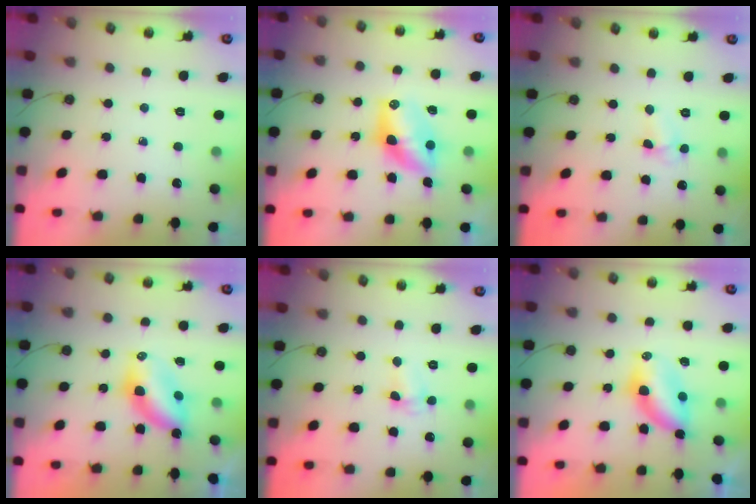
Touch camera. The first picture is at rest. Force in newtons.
{"total": 9.3, "press": 9.3, "slide": 0.8}
{"total": 3.7, "press": 3.7, "slide": 0.5}
{"total": 6.3, "press": 6.3, "slide": 0.1}
{"total": 2.2, "press": 2.2, "slide": 0.5}
{"total": 6.3, "press": 6.3, "slide": 0.2}